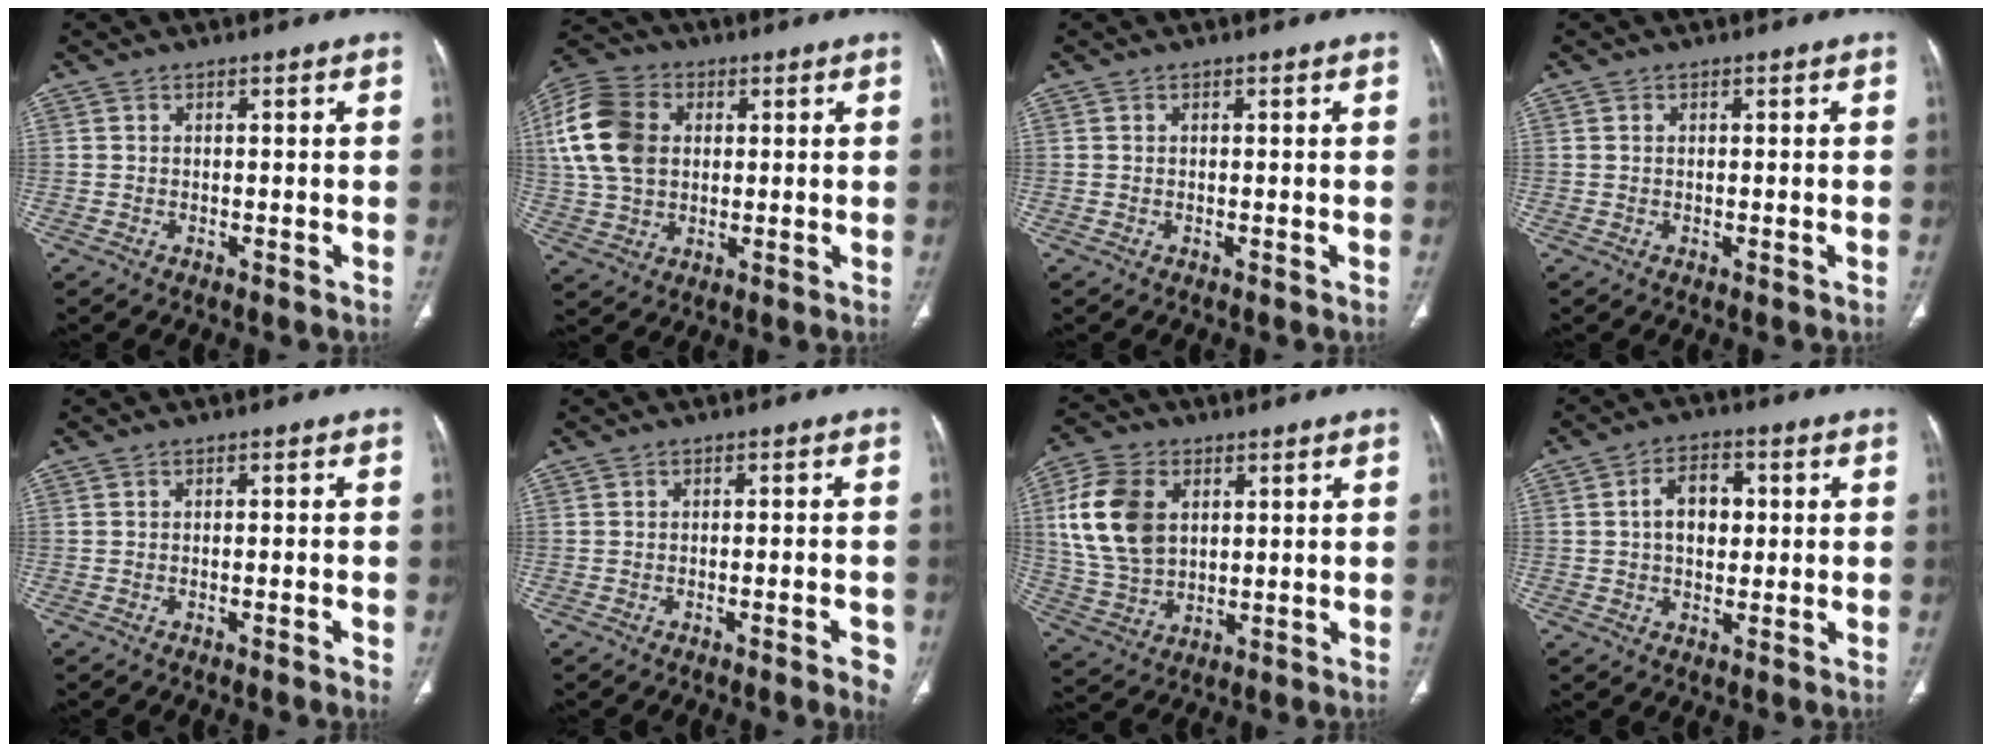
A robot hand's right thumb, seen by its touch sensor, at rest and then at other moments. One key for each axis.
{"total": 15.5, "fx": 2.9, "fy": 11.3, "fz": 10.3, "tx": -0.203, "ty": 0.012, "tz": 0.051}
{"total": 0.0}
{"total": 0.6, "fx": 0.0, "fy": 0.4, "fz": 0.5, "tx": -0.012, "ty": -0.001, "tz": 0.002}
{"total": 1.8, "fx": -0.8, "fy": 0.2, "fz": 1.6, "tx": -0.029, "ty": 0.000, "tz": -0.009}
{"total": 4.5, "fx": -2.2, "fy": 0.8, "fz": 3.8, "tx": -0.047, "ty": 0.005, "tz": -0.024}
{"total": 14.4, "fx": 3.5, "fy": 9.9, "fz": 9.9, "tx": -0.188, "ty": -0.004, "tz": 0.073}
{"total": 7.2, "fx": 0.8, "fy": 4.7, "fz": 5.3, "tx": -0.065, "ty": 0.011, "tz": 0.009}